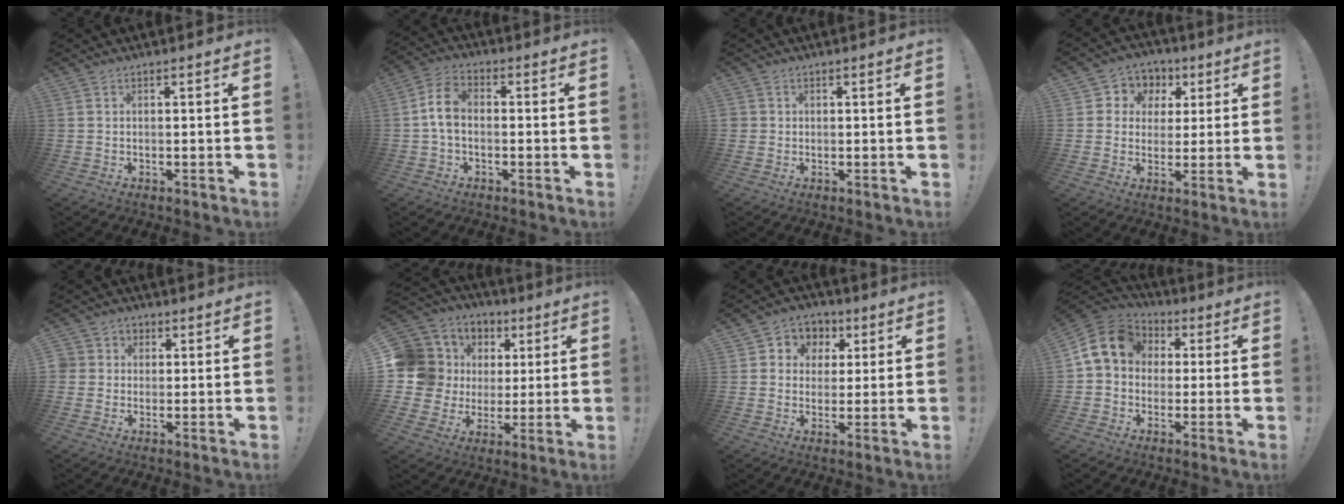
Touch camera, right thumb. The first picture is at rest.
{"total": 7.6, "force": [-0.3, 4.8, 5.8], "torque": [-0.105, 0.010, 0.000]}
{"total": 1.4, "force": [0.1, 1.3, 0.2], "torque": [-0.010, 0.004, 0.004]}
{"total": 7.3, "force": [1.3, 7.0, 1.8], "torque": [-0.027, -0.007, 0.029]}
{"total": 4.9, "force": [0.4, 4.8, 1.0], "torque": [-0.029, 0.005, 0.007]}
{"total": 14.2, "force": [3.2, 12.9, 4.9], "torque": [-0.093, -0.013, 0.093]}
{"total": 6.9, "force": [0.7, 6.7, 1.7], "torque": [-0.017, -0.001, 0.018]}
{"total": 12.9, "force": [2.6, 10.5, 7.0], "torque": [-0.114, 0.011, 0.056]}